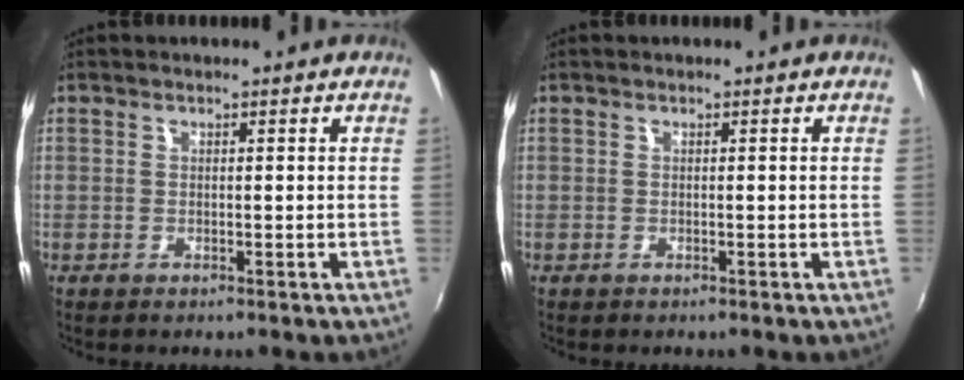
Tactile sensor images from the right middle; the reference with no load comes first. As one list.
[{"total": 0.0}]